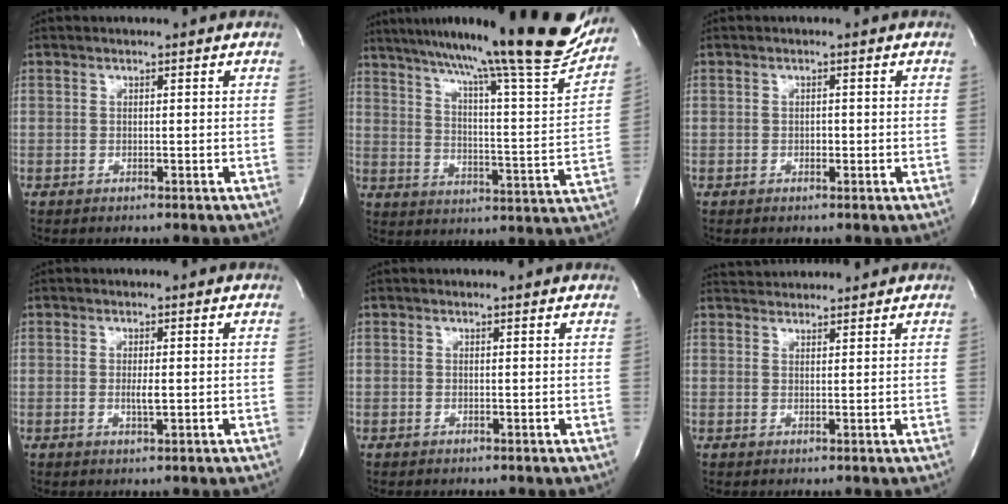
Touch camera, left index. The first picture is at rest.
{"total": 25.8, "force": [21.5, 0.4, 14.2], "torque": [-0.223, -0.048, 0.294]}
{"total": 0.8, "force": [-0.3, 0.5, 0.6], "torque": [-0.009, 0.000, -0.007]}
{"total": 1.9, "force": [-0.2, 0.3, 1.9], "torque": [-0.037, -0.004, -0.003]}
{"total": 1.1, "force": [1.0, 0.4, 0.1], "torque": [-0.015, 0.006, 0.004]}
{"total": 4.4, "force": [4.4, 0.4, 0.3], "torque": [-0.012, 0.030, 0.070]}